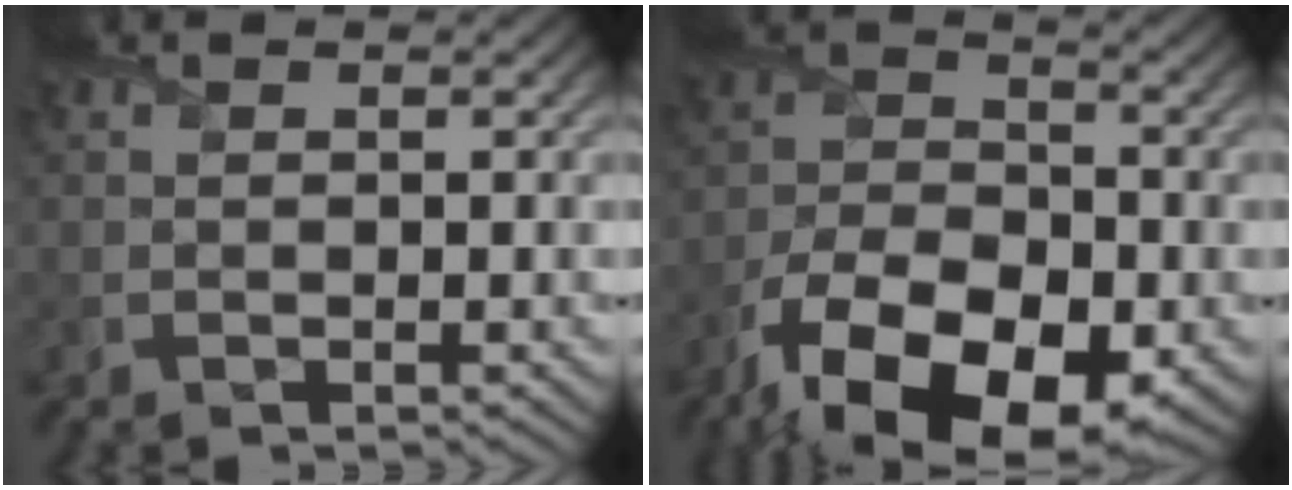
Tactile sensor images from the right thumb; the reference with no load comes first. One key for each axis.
{"total": 15.6, "fx": -9.0, "fy": 7.5, "fz": 10.3, "tx": -0.204, "ty": -0.032, "tz": -0.165}